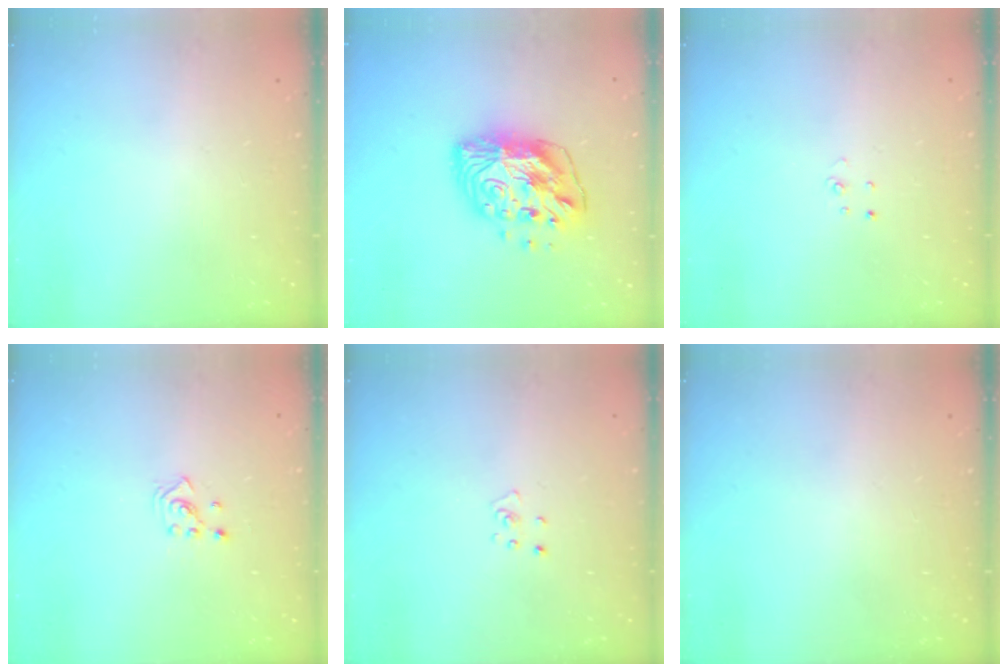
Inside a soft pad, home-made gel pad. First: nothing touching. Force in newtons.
{"total": 13.1, "press": 13.0, "slide": 1.6}
{"total": 2.7, "press": 2.7, "slide": 0.3}
{"total": 2.1, "press": 2.1, "slide": 0.3}
{"total": 3.2, "press": 3.2, "slide": 0.4}
{"total": 0.0}